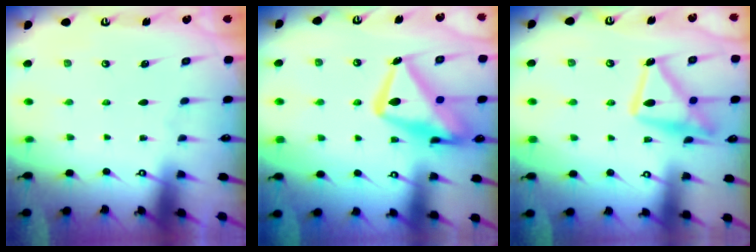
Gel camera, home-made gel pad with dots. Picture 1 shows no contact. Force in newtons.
{"total": 19.6, "press": 19.5, "slide": 1.6}
{"total": 16.3, "press": 16.2, "slide": 1.1}